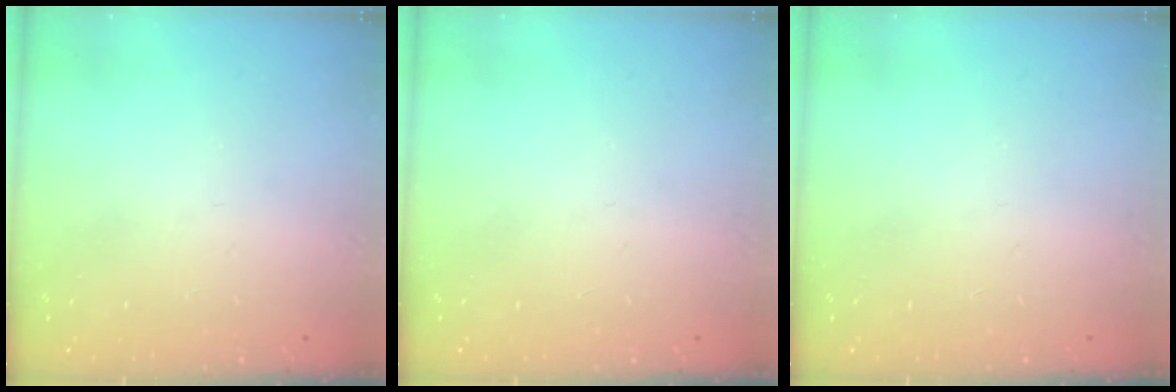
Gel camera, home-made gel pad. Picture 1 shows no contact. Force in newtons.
{"total": 0.0}
{"total": 0.0}